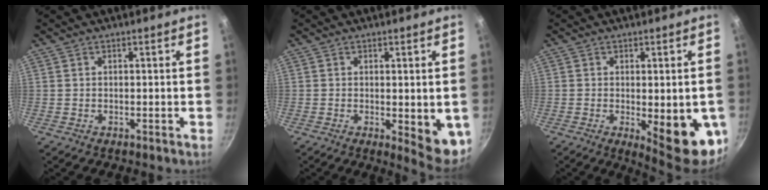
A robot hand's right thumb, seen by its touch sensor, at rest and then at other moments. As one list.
[{"total": 7.9, "force": [-1.0, 2.5, 7.4], "torque": [-0.077, -0.009, -0.006]}, {"total": 14.2, "force": [-3.2, 4.6, 13.1], "torque": [-0.141, -0.012, -0.029]}]